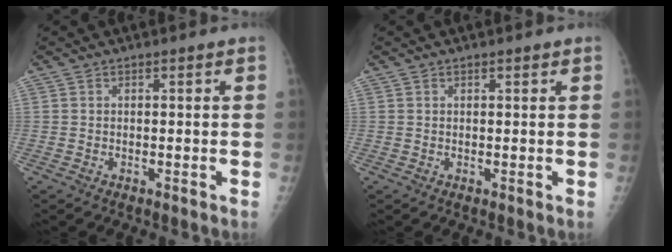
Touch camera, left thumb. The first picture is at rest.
{"total": 0.8, "force": [0.5, 0.3, 0.5], "torque": [-0.008, -0.002, 0.008]}